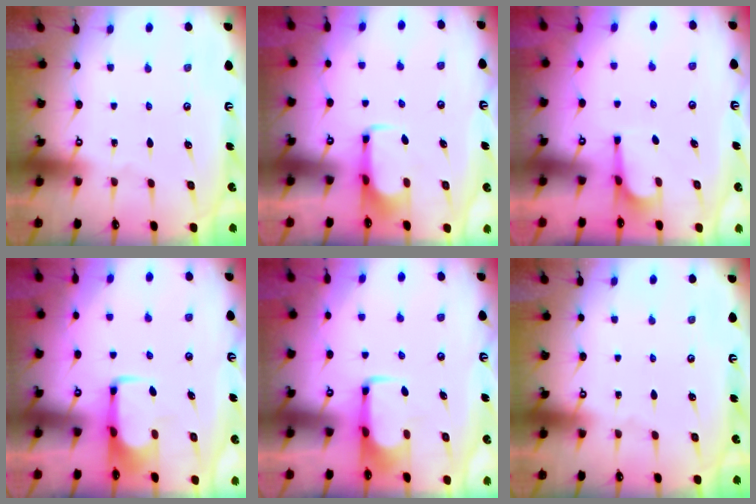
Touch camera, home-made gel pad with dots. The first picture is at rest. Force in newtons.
{"total": 2.0, "press": 2.0, "slide": 0.3}
{"total": 0.8, "press": 0.5, "slide": 0.7}
{"total": 2.0, "press": 2.0, "slide": 0.4}
{"total": 2.0, "press": 2.0, "slide": 0.4}
{"total": 0.0}